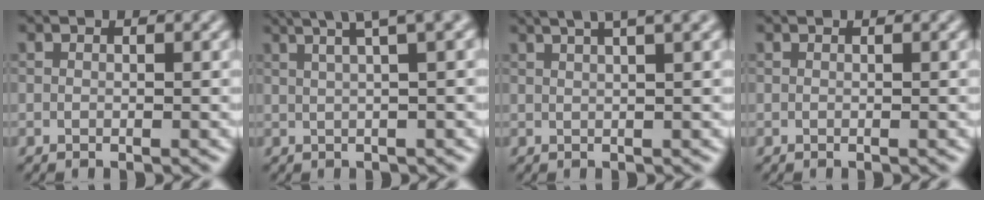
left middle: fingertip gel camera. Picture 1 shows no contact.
{"total": 6.8, "force": [4.0, 2.2, 5.1], "torque": [-0.053, 0.046, 0.028]}
{"total": 7.1, "force": [4.4, 2.7, 4.9], "torque": [-0.036, 0.049, 0.028]}
{"total": 0.0}